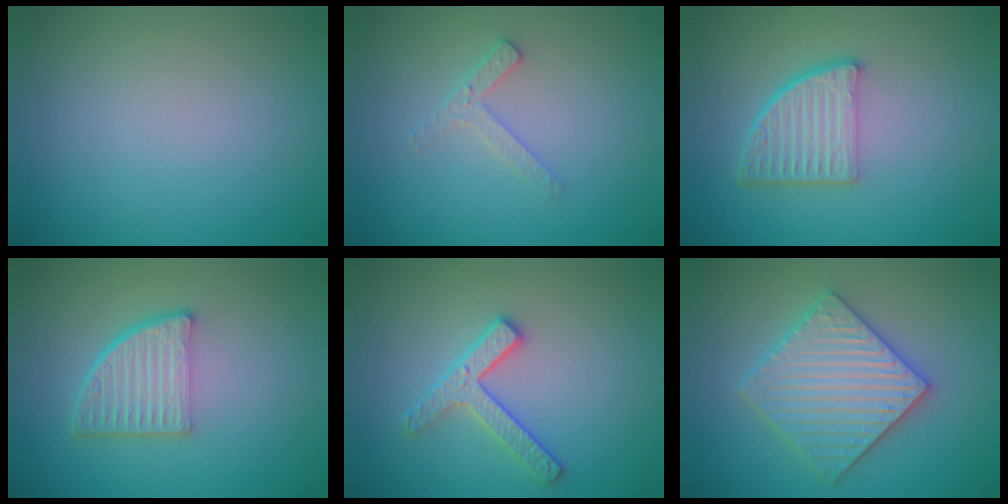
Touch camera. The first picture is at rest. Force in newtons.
{"total": 1.7, "press": 1.7, "slide": 0.3}
{"total": 4.8, "press": 3.3, "slide": 3.5}
{"total": 4.8, "press": 3.4, "slide": 3.5}
{"total": 2.6, "press": 2.5, "slide": 0.6}
{"total": 5.8, "press": 5.7, "slide": 1.1}